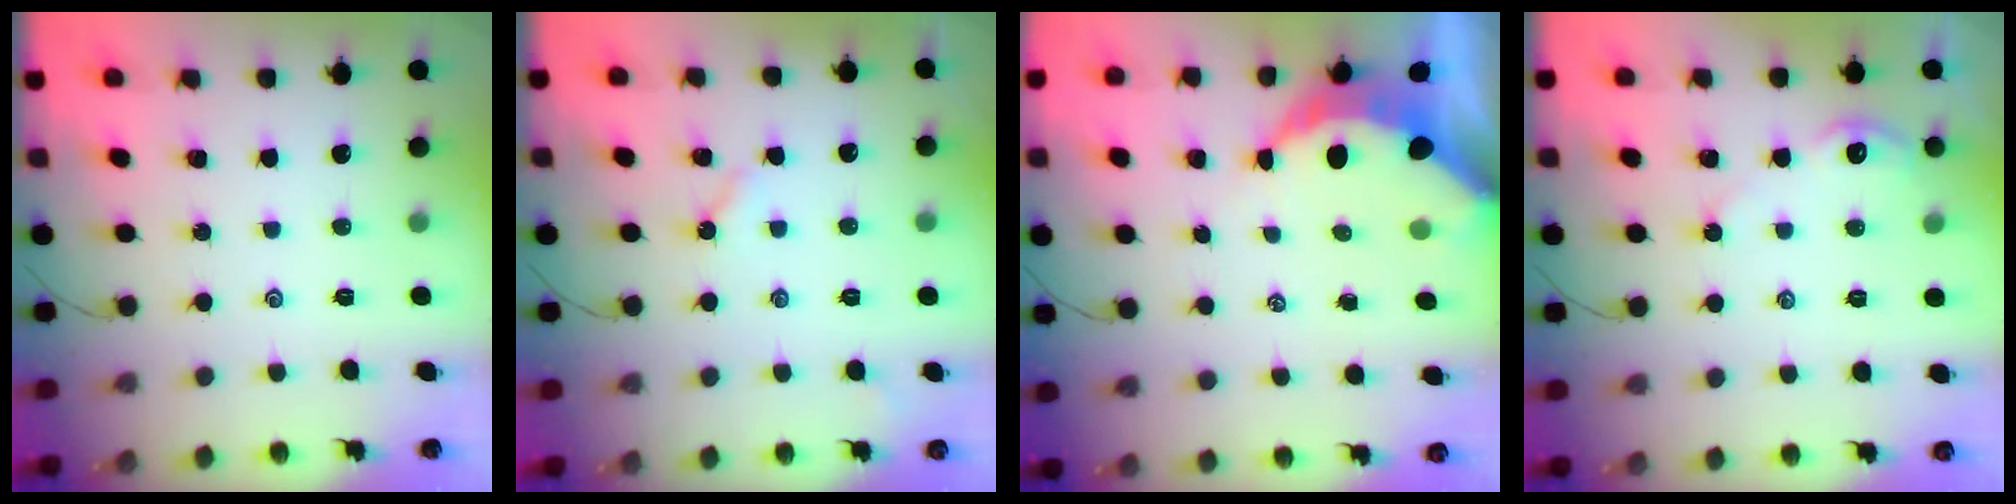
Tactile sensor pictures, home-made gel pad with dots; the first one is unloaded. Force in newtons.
{"total": 2.6, "press": 2.5, "slide": 0.3}
{"total": 7.6, "press": 7.6, "slide": 0.8}
{"total": 5.7, "press": 5.7, "slide": 0.7}